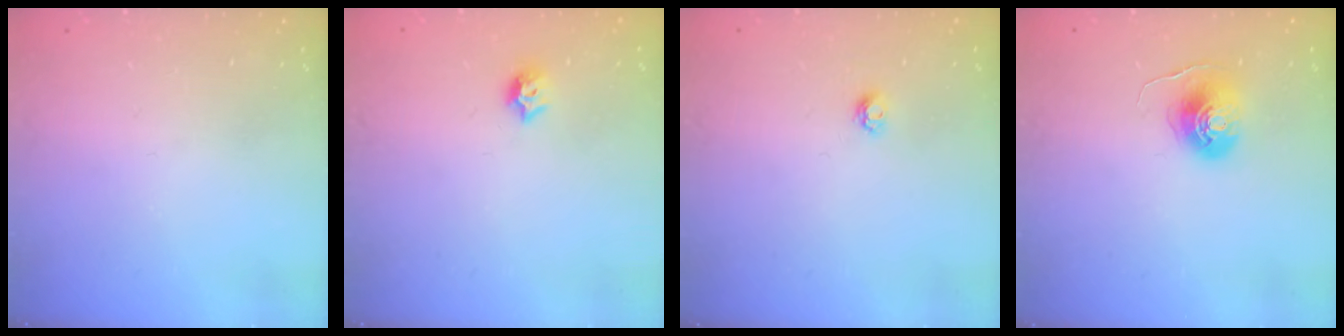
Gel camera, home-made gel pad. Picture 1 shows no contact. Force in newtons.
{"total": 6.3, "press": 6.3, "slide": 0.2}
{"total": 3.8, "press": 3.8, "slide": 0.5}
{"total": 7.7, "press": 7.7, "slide": 0.4}